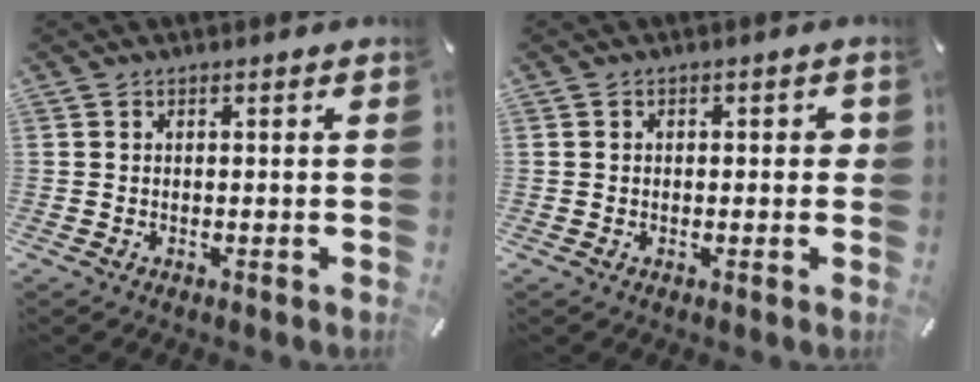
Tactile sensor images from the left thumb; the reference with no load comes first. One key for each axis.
{"total": 1.8, "fx": -0.3, "fy": 1.3, "fz": 1.2, "tx": -0.015, "ty": 0.004, "tz": -0.009}